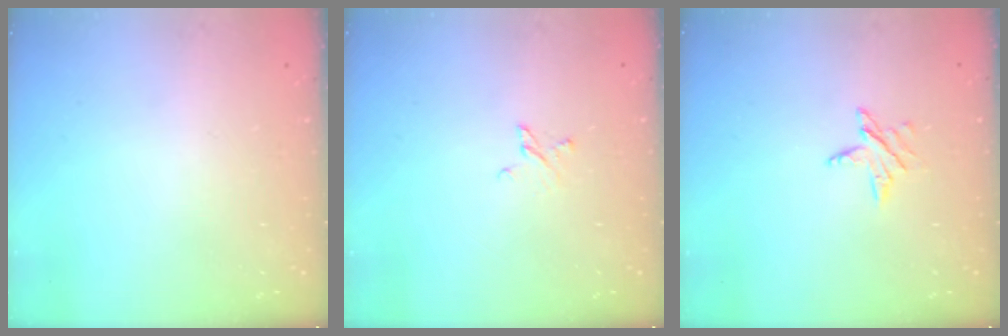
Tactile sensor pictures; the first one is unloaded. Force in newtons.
{"total": 2.7, "press": 2.7, "slide": 0.4}
{"total": 4.7, "press": 4.7, "slide": 0.6}